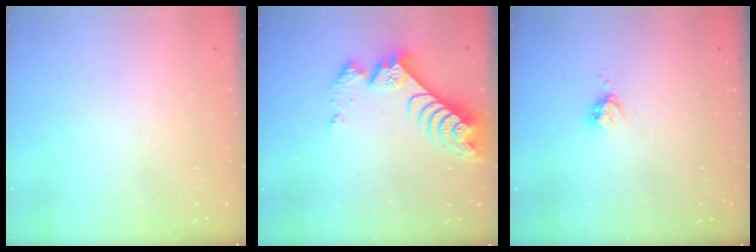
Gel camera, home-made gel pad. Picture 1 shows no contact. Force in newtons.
{"total": 8.8, "press": 8.8, "slide": 0.8}
{"total": 4.0, "press": 3.9, "slide": 0.6}